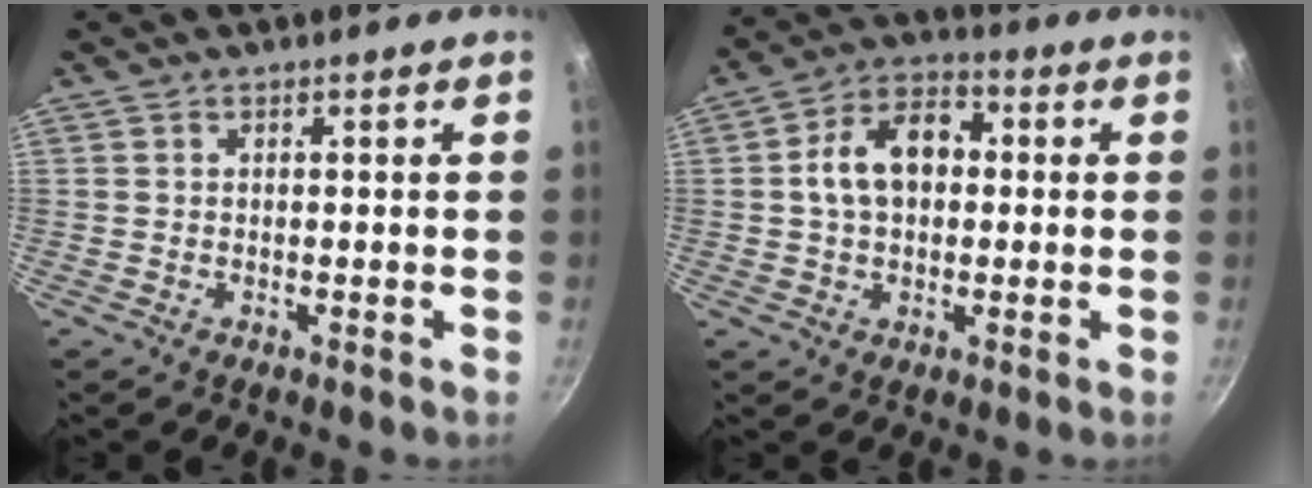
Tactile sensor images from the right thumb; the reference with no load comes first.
{"total": 11.1, "force": [0.9, 7.7, 7.9], "torque": [-0.106, 0.028, 0.001]}